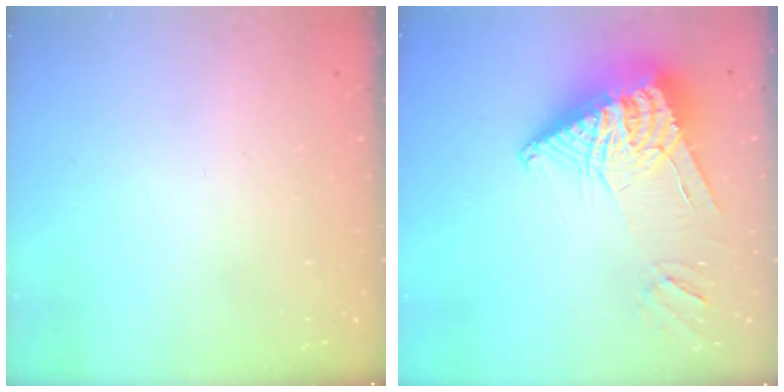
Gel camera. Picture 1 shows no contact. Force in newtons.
{"total": 14.2, "press": 14.1, "slide": 1.7}